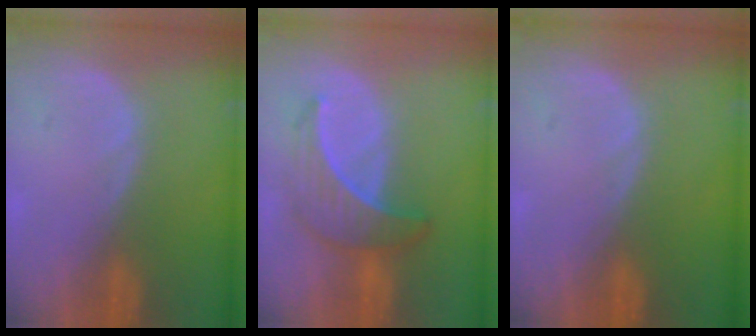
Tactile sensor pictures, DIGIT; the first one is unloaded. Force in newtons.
{"total": 6.6, "press": 6.5, "slide": 1.0}
{"total": 0.0}